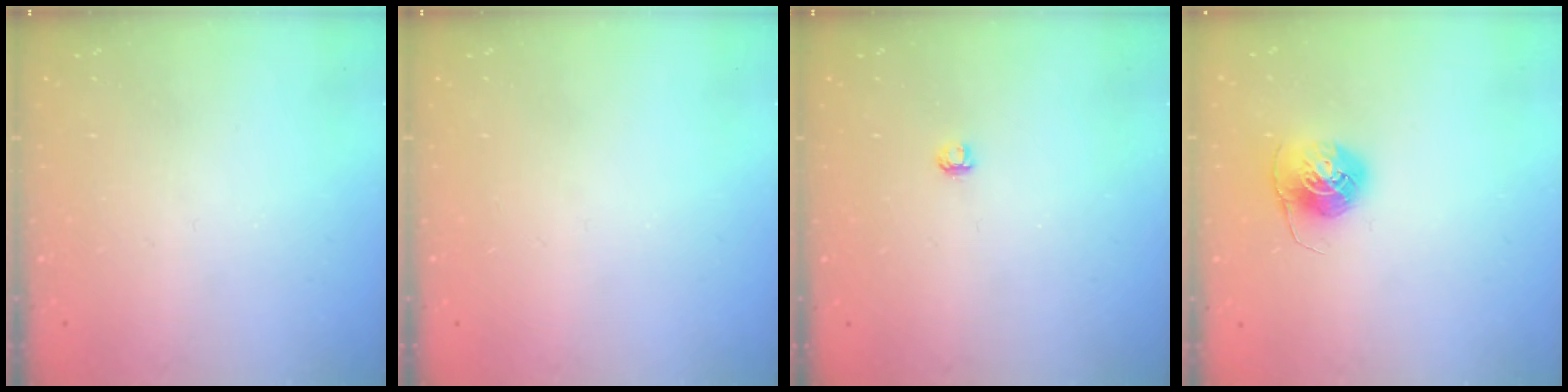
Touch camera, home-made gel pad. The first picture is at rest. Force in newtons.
{"total": 0.0}
{"total": 2.8, "press": 2.8, "slide": 0.3}
{"total": 7.1, "press": 7.1, "slide": 0.5}